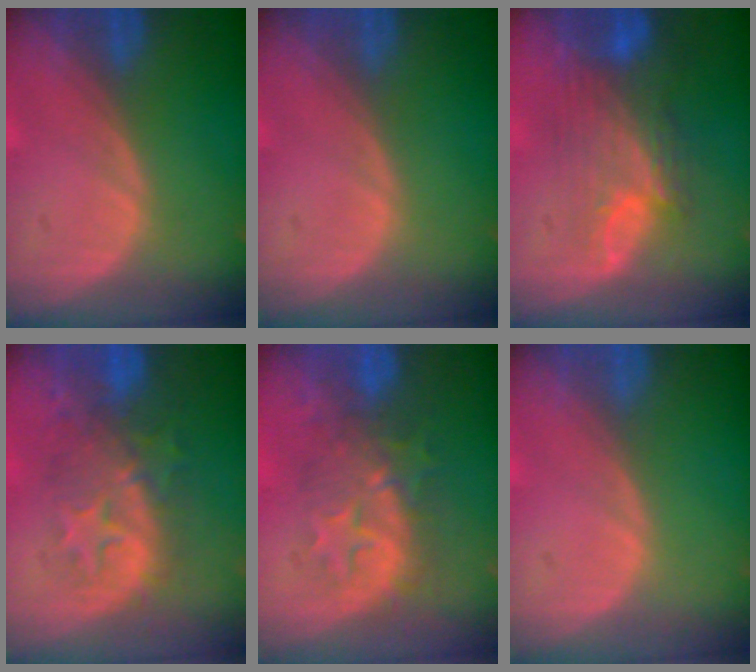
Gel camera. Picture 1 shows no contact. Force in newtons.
{"total": 0.0}
{"total": 9.2, "press": 8.0, "slide": 4.5}
{"total": 8.4, "press": 8.3, "slide": 1.2}
{"total": 8.4, "press": 8.1, "slide": 2.2}
{"total": 0.0}